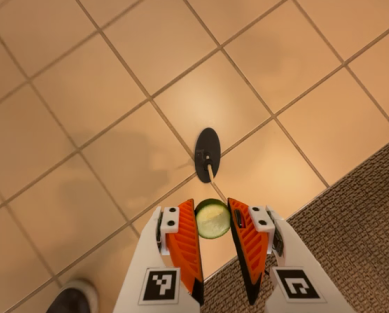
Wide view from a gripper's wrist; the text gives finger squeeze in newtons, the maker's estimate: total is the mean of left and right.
{"total": 8.3, "left": 8.6, "right": 8.0}